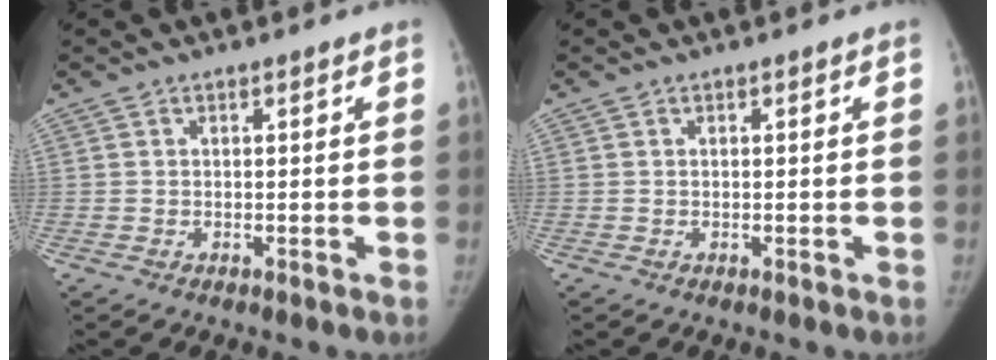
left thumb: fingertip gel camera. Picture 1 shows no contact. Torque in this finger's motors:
{"motor_torque": [-0.09, 0.14, 0.22, -0.23, 0.00]}